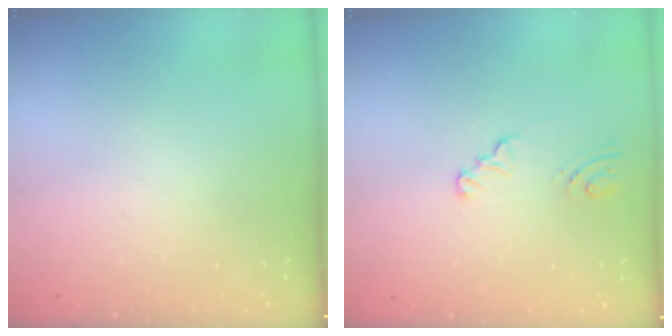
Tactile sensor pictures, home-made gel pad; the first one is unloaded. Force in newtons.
{"total": 2.5, "press": 2.5, "slide": 0.2}